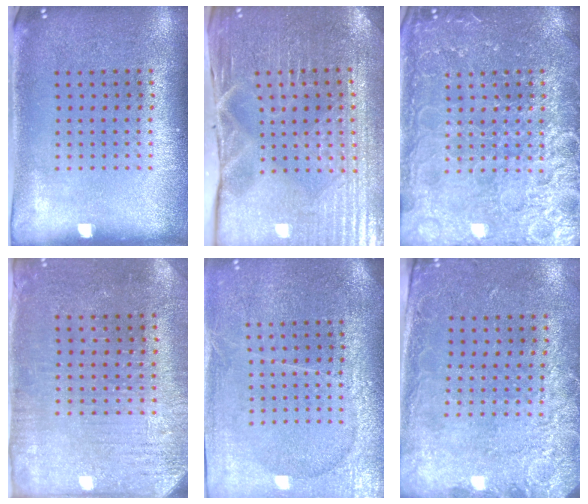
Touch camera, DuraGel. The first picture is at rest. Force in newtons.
{"total": 3.9, "press": 3.9, "slide": 0.4}
{"total": 6.9, "press": 6.8, "slide": 0.8}
{"total": 3.1, "press": 2.8, "slide": 1.2}
{"total": 3.8, "press": 3.4, "slide": 1.7}
{"total": 2.7, "press": 2.0, "slide": 1.8}